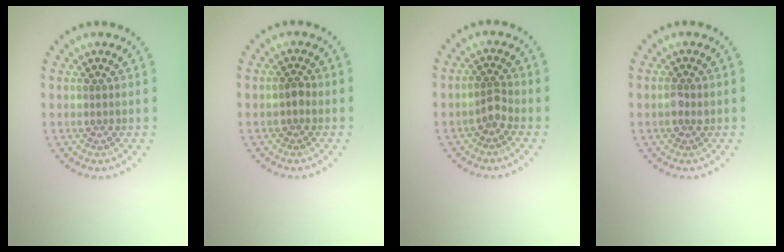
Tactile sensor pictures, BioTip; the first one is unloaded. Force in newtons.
{"total": 0.9, "press": 0.9, "slide": 0.2}
{"total": 1.3, "press": 1.1, "slide": 0.8}
{"total": 1.2, "press": 1.2, "slide": 0.1}